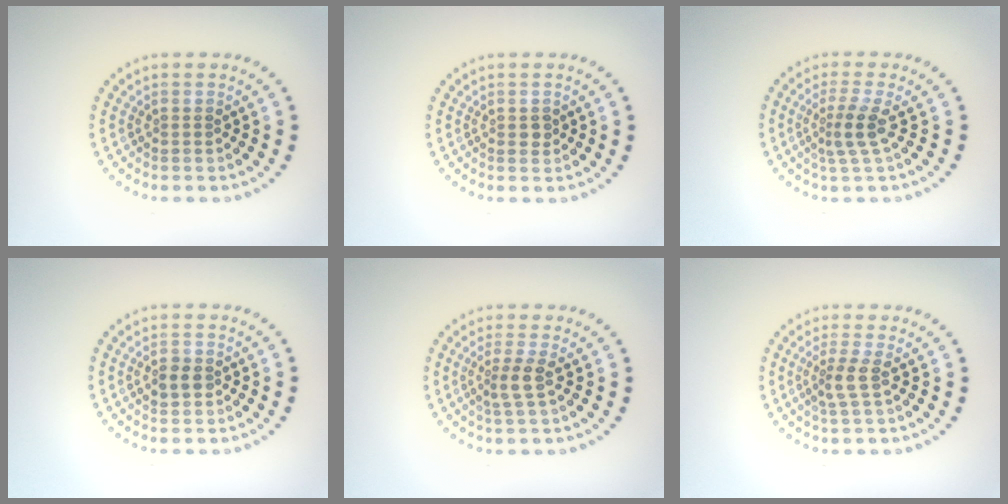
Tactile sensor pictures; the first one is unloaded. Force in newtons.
{"total": 0.9, "press": 0.9, "slide": 0.0}
{"total": 2.5, "press": 1.8, "slide": 1.8}
{"total": 1.8, "press": 1.7, "slide": 0.2}
{"total": 2.1, "press": 1.7, "slide": 1.2}
{"total": 2.0, "press": 1.6, "slide": 1.3}